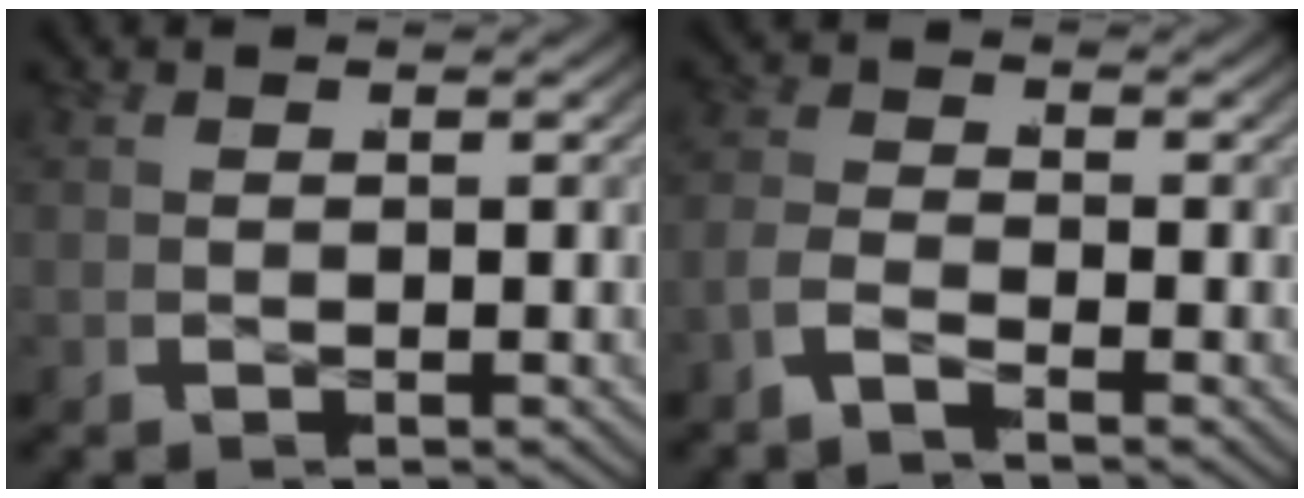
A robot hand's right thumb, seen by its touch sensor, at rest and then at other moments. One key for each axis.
{"total": 1.8, "fx": -1.7, "fy": 0.3, "fz": 0.5, "tx": -0.011, "ty": 0.002, "tz": -0.040}